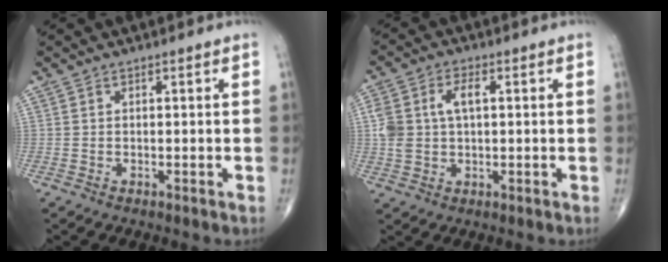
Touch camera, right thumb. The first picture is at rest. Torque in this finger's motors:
{"motor_torque": [-0.10, 0.07, 0.96, 0.12, 0.07]}